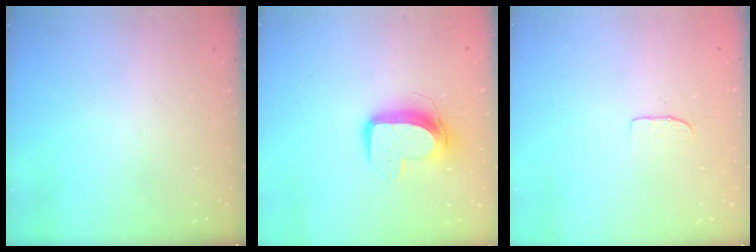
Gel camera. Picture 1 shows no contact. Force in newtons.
{"total": 10.6, "press": 10.6, "slide": 0.2}
{"total": 4.3, "press": 4.3, "slide": 0.3}